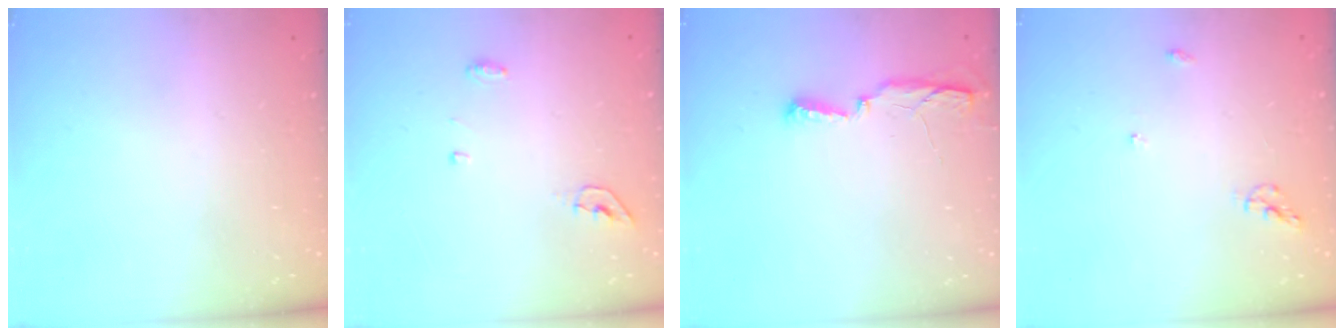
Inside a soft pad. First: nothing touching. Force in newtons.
{"total": 4.5, "press": 4.2, "slide": 1.5}
{"total": 5.0, "press": 4.9, "slide": 0.9}
{"total": 5.6, "press": 5.6, "slide": 0.7}